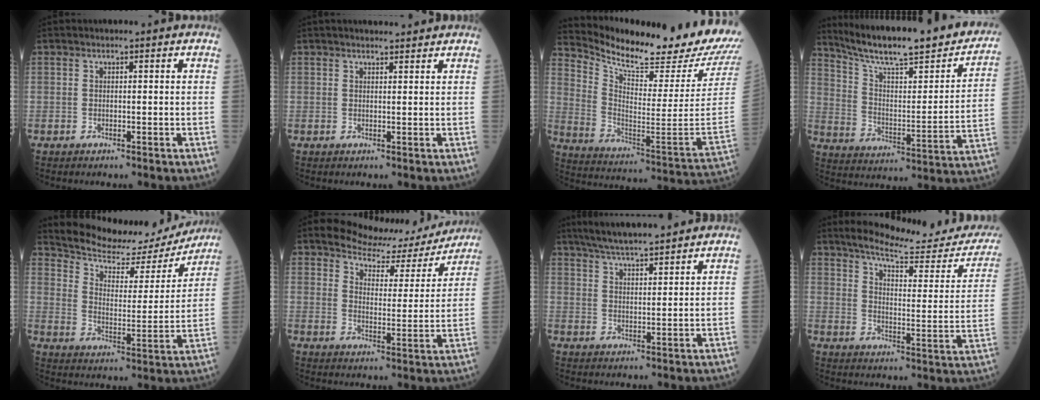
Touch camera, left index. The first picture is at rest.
{"total": 5.7, "force": [5.2, 0.8, 2.1], "torque": [-0.026, 0.022, 0.066]}
{"total": 24.6, "force": [22.5, 1.3, 9.9], "torque": [-0.188, -0.102, 0.318]}
{"total": 26.6, "force": [22.3, 3.9, 13.9], "torque": [-0.215, -0.036, 0.312]}
{"total": 17.5, "force": [16.8, 3.5, 3.5], "torque": [-0.054, -0.031, 0.226]}
{"total": 13.0, "force": [12.2, 3.9, 2.2], "torque": [-0.028, -0.018, 0.151]}
{"total": 13.6, "force": [12.0, 1.2, 6.2], "torque": [-0.106, 0.023, 0.181]}
{"total": 19.5, "force": [18.2, 1.8, 6.6], "torque": [-0.091, -0.079, 0.228]}